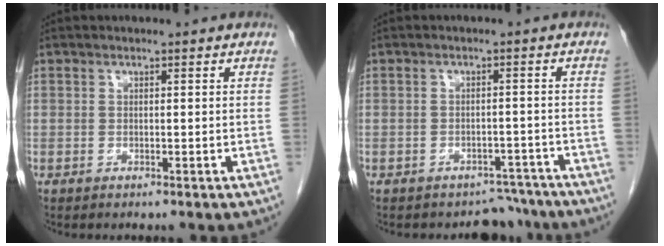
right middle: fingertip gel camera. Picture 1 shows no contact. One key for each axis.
{"total": 5.0, "fx": -4.4, "fy": 2.3, "fz": -0.6, "tx": 0.018, "ty": 0.019, "tz": -0.057}